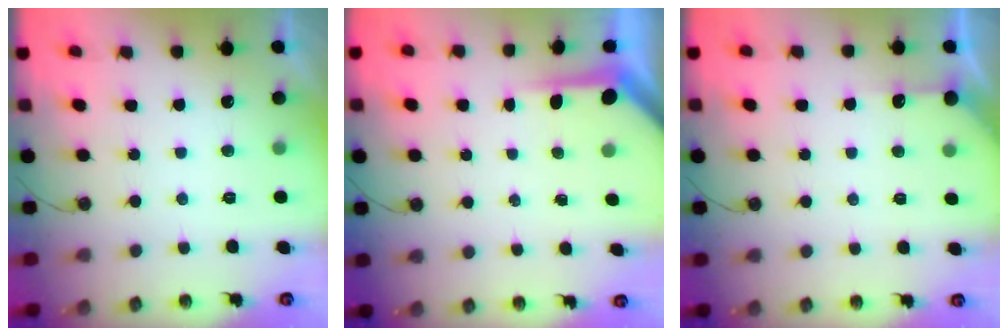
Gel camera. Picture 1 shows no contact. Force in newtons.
{"total": 3.8, "press": 3.7, "slide": 0.4}
{"total": 3.9, "press": 3.9, "slide": 0.4}